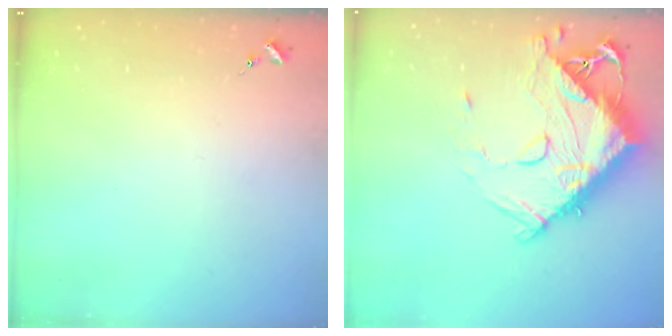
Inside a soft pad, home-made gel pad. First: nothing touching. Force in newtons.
{"total": 19.8, "press": 19.7, "slide": 2.2}